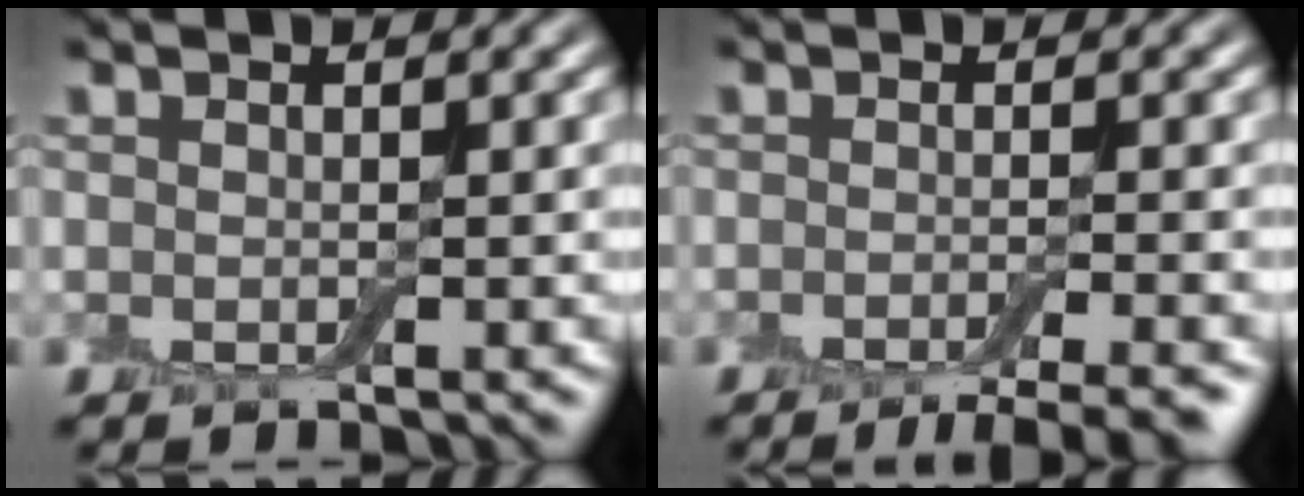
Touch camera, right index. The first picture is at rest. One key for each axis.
{"total": 4.6, "fx": -3.1, "fy": 1.0, "fz": 3.3, "tx": -0.030, "ty": -0.003, "tz": -0.049}